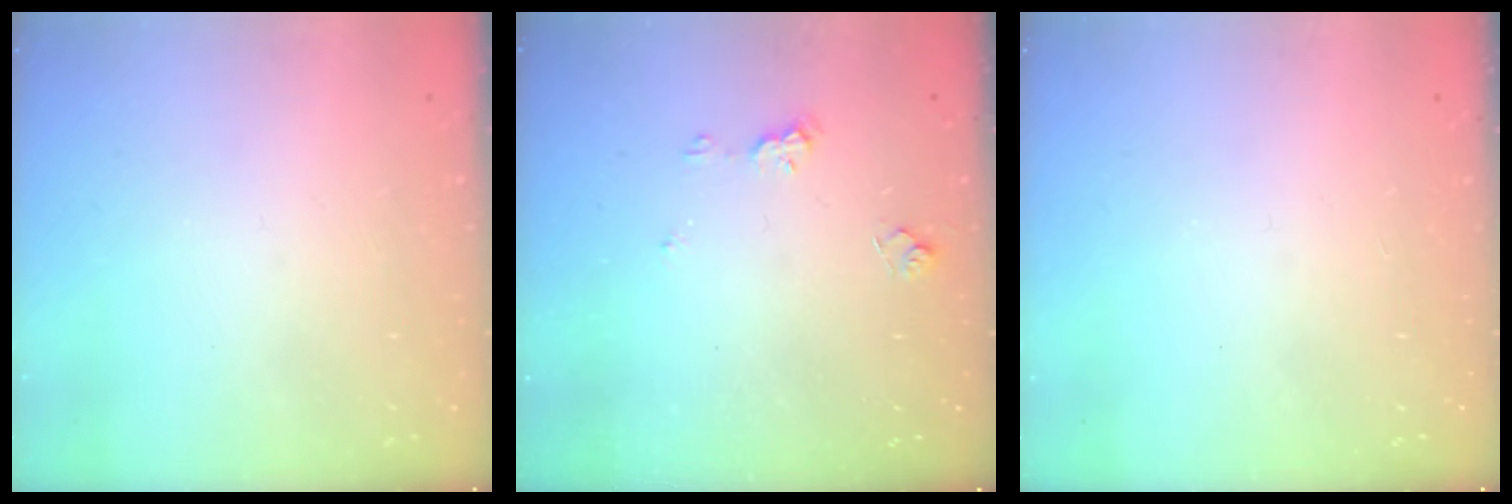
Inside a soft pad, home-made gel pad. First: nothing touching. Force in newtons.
{"total": 5.5, "press": 5.5, "slide": 0.6}
{"total": 0.0}